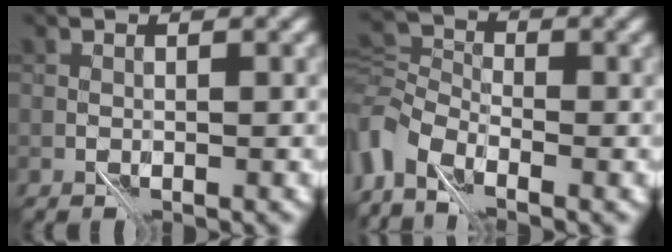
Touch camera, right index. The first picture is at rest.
{"total": 5.2, "force": [-3.5, 2.8, 2.6], "torque": [-0.055, -0.002, -0.087]}